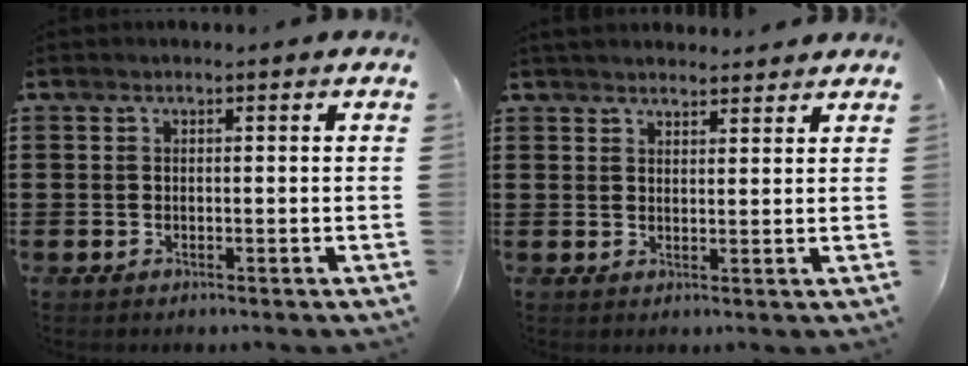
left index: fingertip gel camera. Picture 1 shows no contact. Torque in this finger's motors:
{"motor_torque": [2.14, 0.00, 0.18, 0.12]}